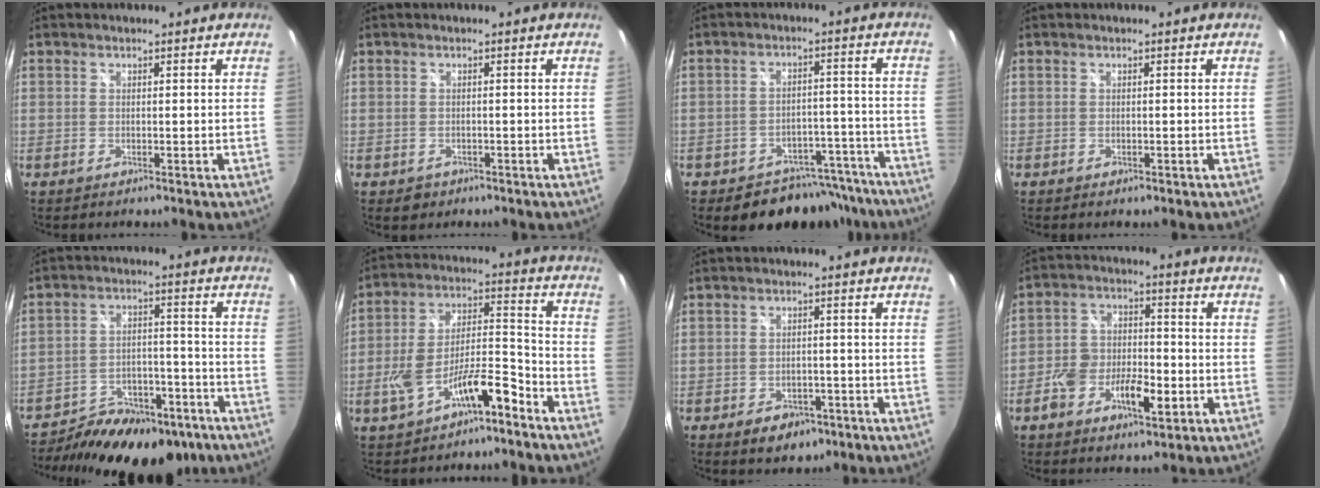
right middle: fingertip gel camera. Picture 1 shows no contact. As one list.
[{"total": 2.1, "force": [-1.0, 1.7, 0.7], "torque": [-0.015, -0.004, -0.011]}, {"total": 12.0, "force": [-9.7, 6.5, 2.7], "torque": [-0.047, 0.029, -0.110]}, {"total": 0.7, "force": [-0.4, 0.5, 0.3], "torque": [-0.004, -0.005, -0.008]}, {"total": 20.7, "force": [-15.6, 9.2, 10.0], "torque": [-0.189, -0.007, -0.214]}, {"total": 12.6, "force": [-7.5, 4.4, 9.0], "torque": [-0.170, 0.014, -0.122]}, {"total": 6.2, "force": [-3.8, 4.1, 2.7], "torque": [-0.059, -0.001, -0.044]}, {"total": 10.4, "force": [-4.3, 5.3, 7.8], "torque": [-0.161, 0.005, -0.074]}]